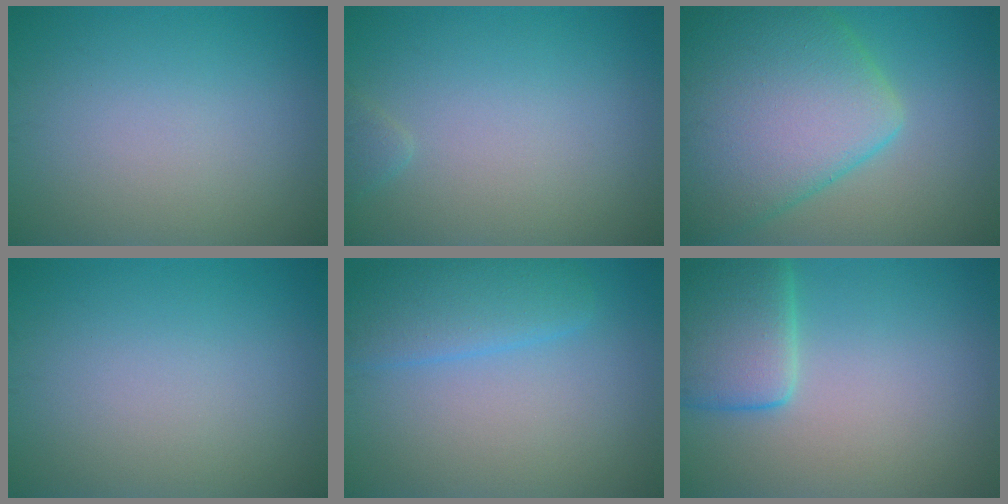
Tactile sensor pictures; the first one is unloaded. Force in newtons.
{"total": 0.8, "press": 0.8, "slide": 0.1}
{"total": 11.8, "press": 11.8, "slide": 0.3}
{"total": 0.0}
{"total": 2.7, "press": 2.7, "slide": 0.0}
{"total": 5.5, "press": 5.5, "slide": 0.5}